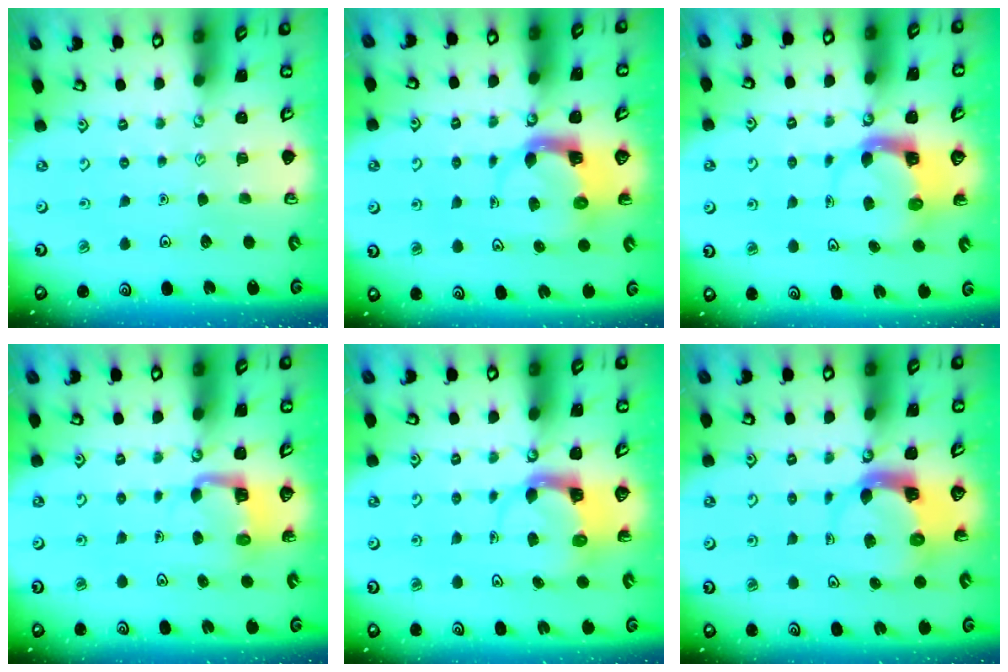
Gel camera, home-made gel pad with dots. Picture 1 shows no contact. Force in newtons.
{"total": 3.9, "press": 3.9, "slide": 0.6}
{"total": 3.9, "press": 3.9, "slide": 0.6}
{"total": 4.5, "press": 4.5, "slide": 0.1}
{"total": 3.6, "press": 3.5, "slide": 0.4}
{"total": 4.3, "press": 4.3, "slide": 0.5}